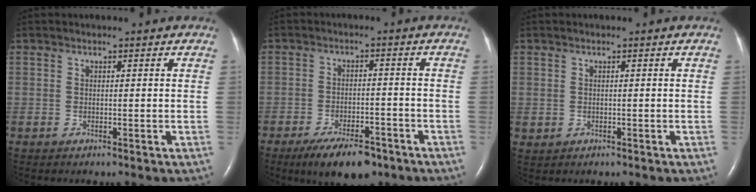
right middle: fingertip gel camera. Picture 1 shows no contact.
{"total": 8.8, "force": [-6.3, 3.3, 5.2], "torque": [-0.086, -0.006, -0.100]}
{"total": 0.7, "force": [0.0, 0.7, 0.2], "torque": [-0.004, 0.001, 0.005]}